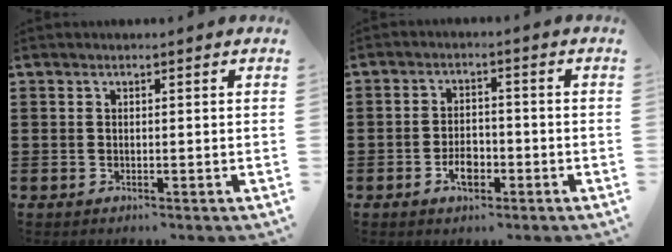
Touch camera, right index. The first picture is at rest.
{"total": 4.0, "force": [-1.7, 2.1, 2.9], "torque": [-0.049, -0.002, -0.034]}